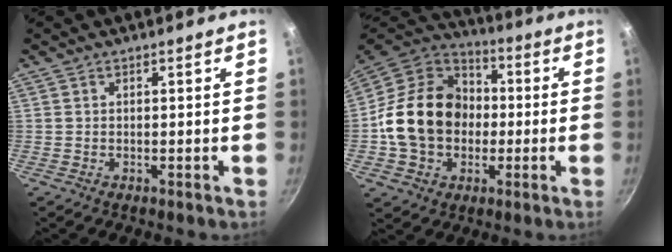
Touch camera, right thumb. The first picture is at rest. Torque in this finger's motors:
{"motor_torque": [1.64, 3.28, 0.96, -1.01, 0.20]}